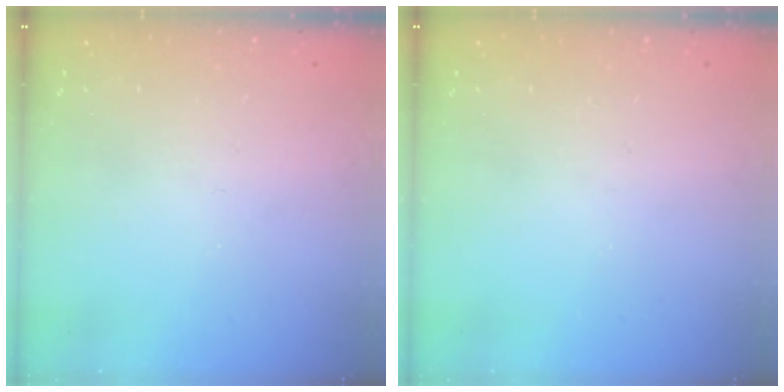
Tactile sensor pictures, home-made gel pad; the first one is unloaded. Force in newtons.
{"total": 0.0}